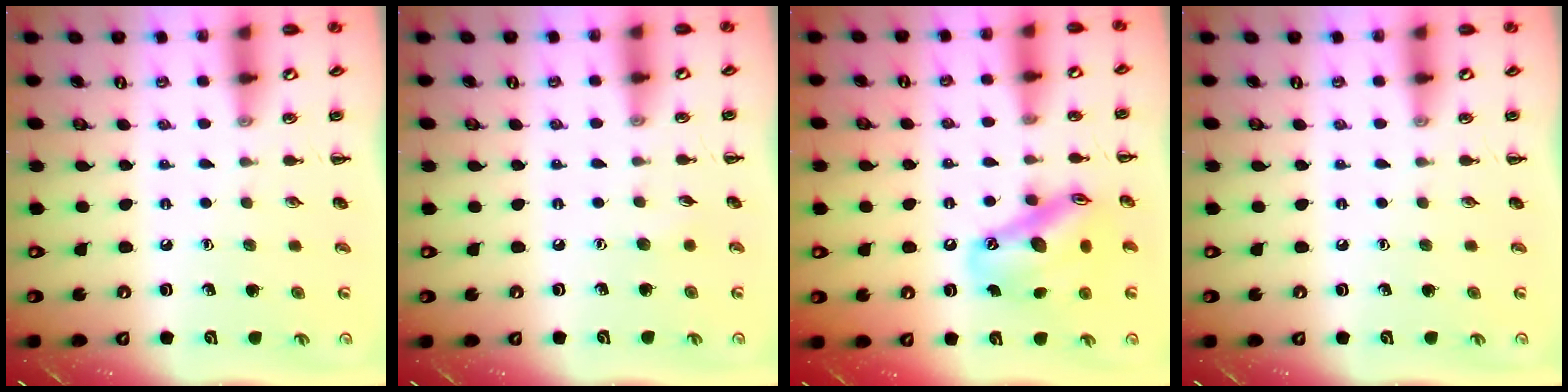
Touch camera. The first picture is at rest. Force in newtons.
{"total": 3.6, "press": 3.5, "slide": 0.9}
{"total": 15.4, "press": 14.9, "slide": 3.9}
{"total": 0.0}